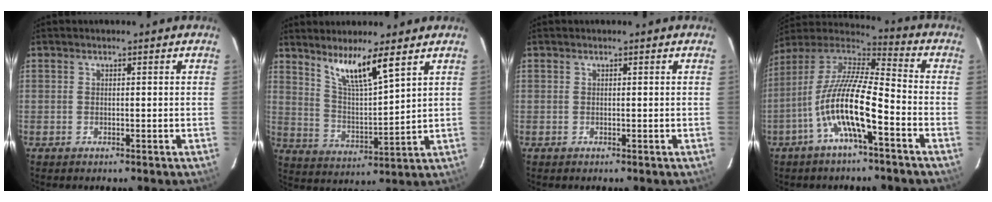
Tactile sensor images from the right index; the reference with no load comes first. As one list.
[{"total": 9.9, "force": [6.8, 0.8, 7.2], "torque": [-0.127, -0.003, 0.136]}, {"total": 0.0}, {"total": 15.2, "force": [-6.1, 3.1, 13.6], "torque": [-0.255, -0.006, -0.123]}]